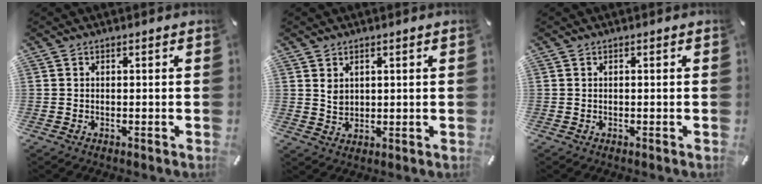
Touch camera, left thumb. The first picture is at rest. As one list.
[{"total": 2.7, "force": [1.4, 2.1, 1.1], "torque": [-0.016, 0.000, 0.024]}, {"total": 0.0}]